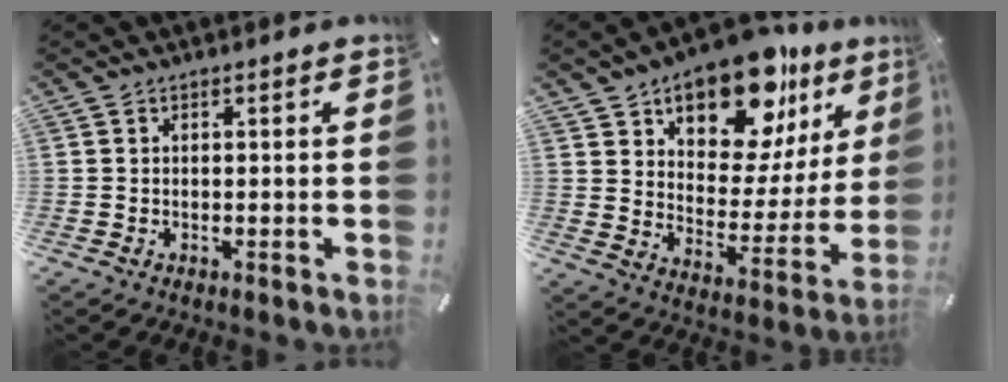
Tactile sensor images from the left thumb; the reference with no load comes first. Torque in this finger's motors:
{"motor_torque": [2.92, 2.09, 1.48, -1.29, 0.19]}